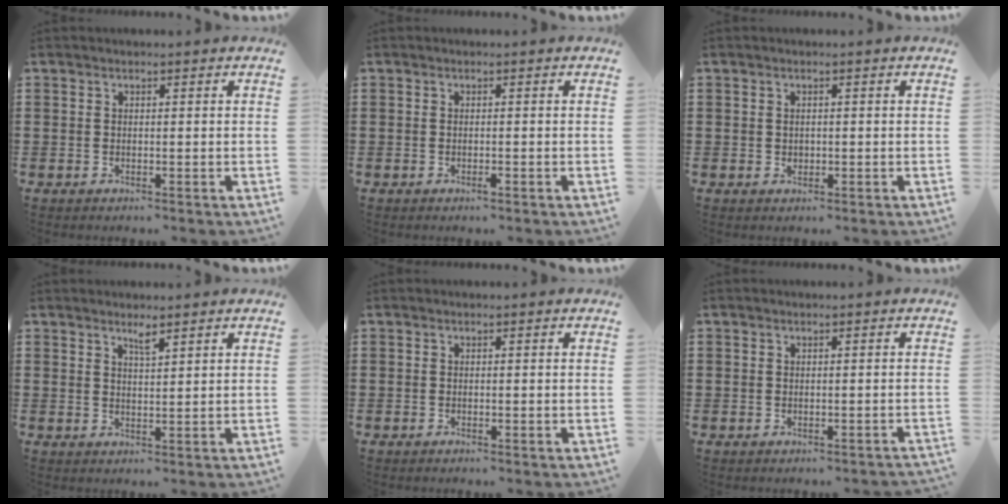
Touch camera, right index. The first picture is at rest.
{"total": 0.8, "force": [-0.4, 0.1, 0.7], "torque": [-0.015, -0.005, -0.006]}
{"total": 0.8, "force": [0.2, 0.6, 0.4], "torque": [-0.010, 0.004, 0.003]}
{"total": 2.1, "force": [1.7, 0.2, 1.3], "torque": [-0.027, 0.001, 0.029]}
{"total": 0.0}
{"total": 0.9, "force": [-0.7, 0.6, -0.1], "torque": [0.000, 0.001, -0.015]}